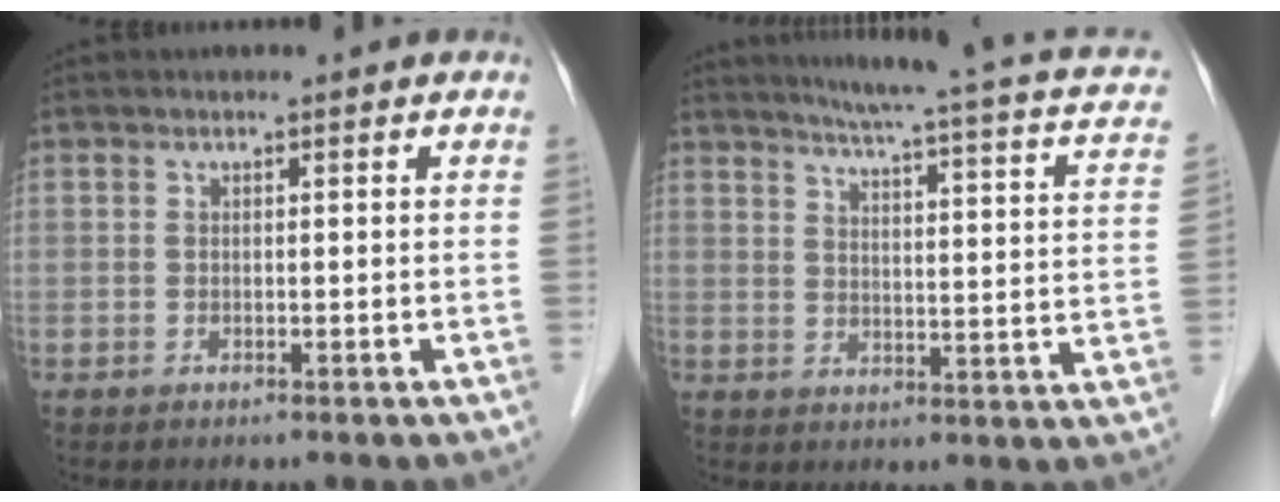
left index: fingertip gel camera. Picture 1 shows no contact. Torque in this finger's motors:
{"motor_torque": [0.46, -0.77, 0.10, 0.04]}